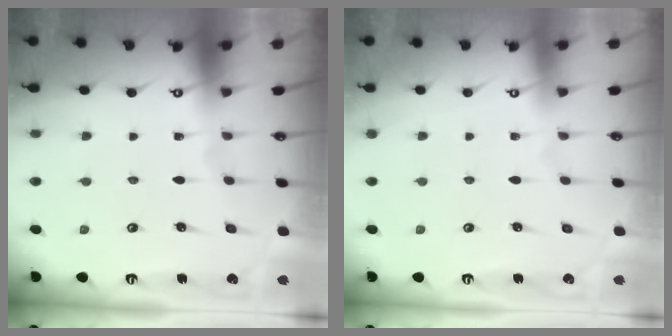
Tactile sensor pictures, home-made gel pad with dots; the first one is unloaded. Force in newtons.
{"total": 4.0, "press": 4.0, "slide": 0.2}